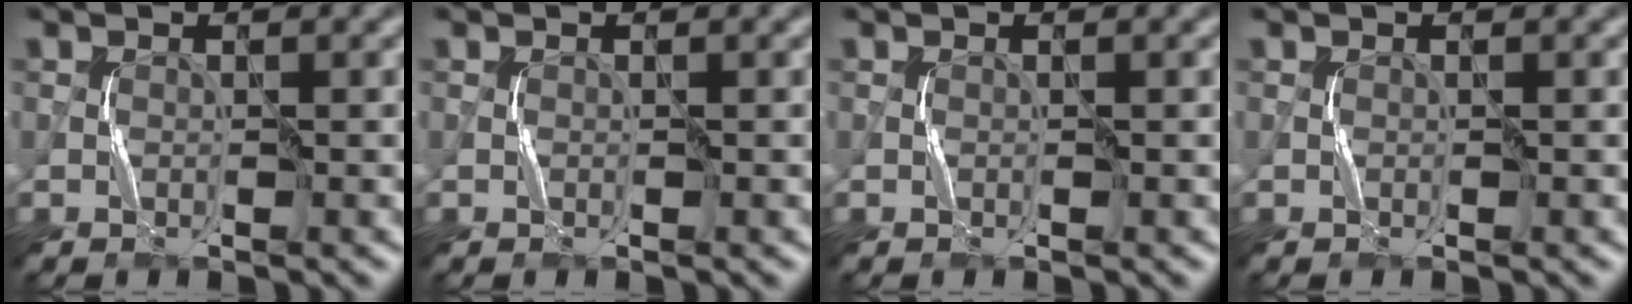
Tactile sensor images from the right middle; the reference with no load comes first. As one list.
[{"total": 0.0}, {"total": 0.0}, {"total": 0.0}]